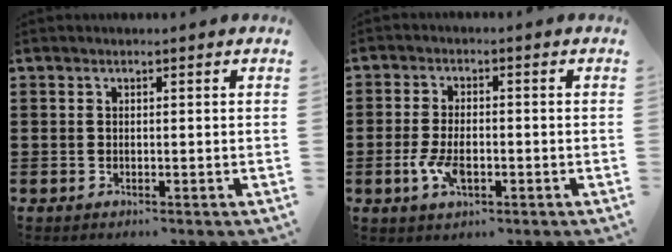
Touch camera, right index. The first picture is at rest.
{"total": 4.9, "force": [-1.5, 2.2, 4.1], "torque": [-0.092, -0.005, -0.028]}